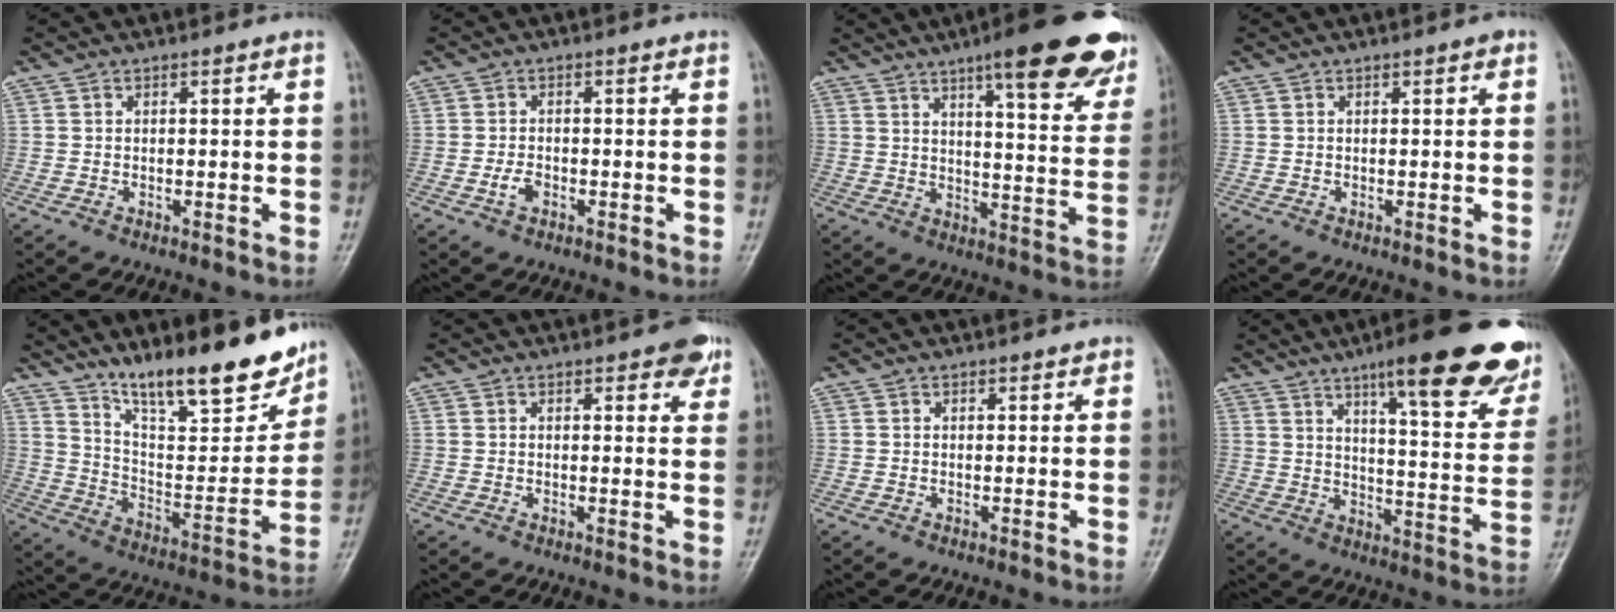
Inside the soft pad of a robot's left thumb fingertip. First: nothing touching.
{"total": 2.3, "force": [-0.9, 1.4, 1.5], "torque": [-0.028, 0.005, -0.019]}
{"total": 20.4, "force": [13.5, 4.6, 14.6], "torque": [-0.159, -0.052, 0.172]}
{"total": 0.6, "force": [0.4, 0.3, 0.4], "torque": [-0.003, 0.000, 0.001]}
{"total": 21.1, "force": [15.7, 5.5, 12.9], "torque": [-0.157, -0.089, 0.260]}
{"total": 4.3, "force": [2.7, 1.8, 2.9], "torque": [-0.016, -0.010, 0.029]}
{"total": 0.8, "force": [0.6, 0.4, 0.2], "torque": [0.001, -0.005, 0.006]}
{"total": 24.4, "force": [16.0, 5.4, 17.5], "torque": [-0.202, -0.058, 0.213]}